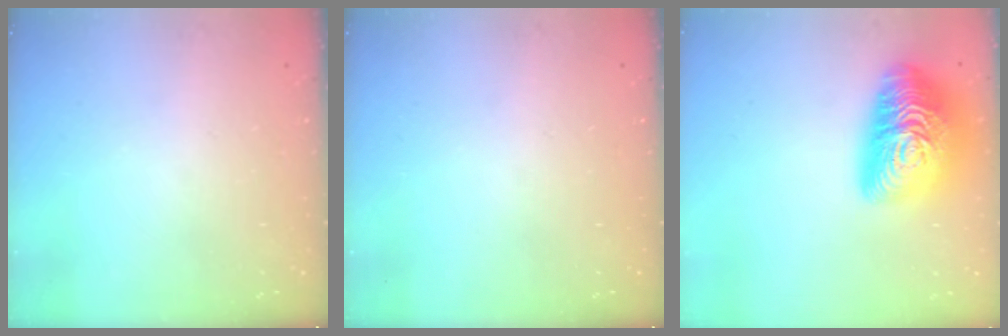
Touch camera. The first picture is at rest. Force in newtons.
{"total": 0.0}
{"total": 26.8, "press": 26.8, "slide": 0.9}